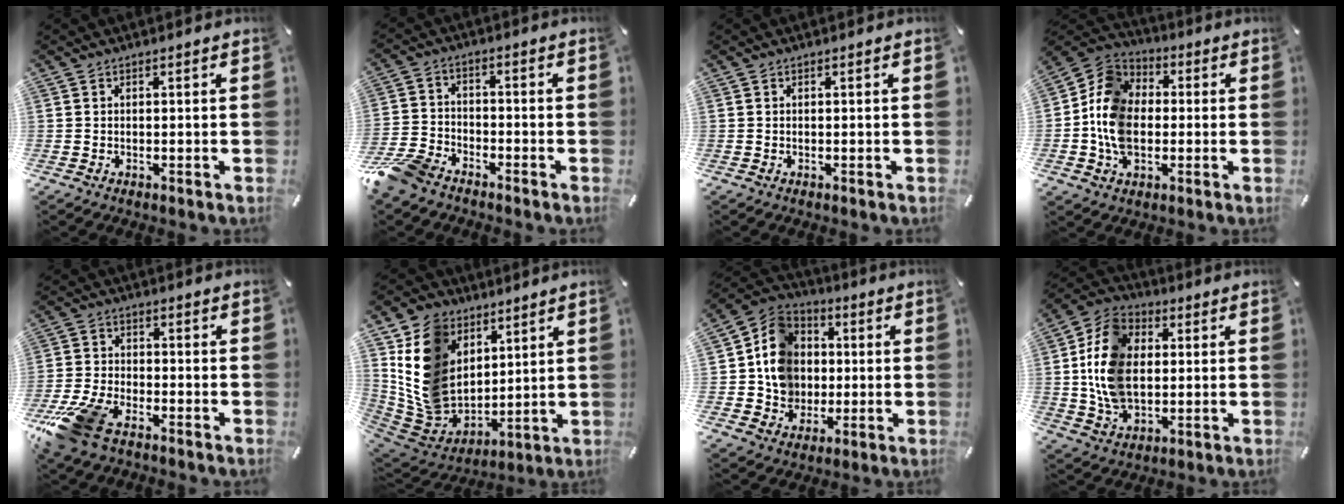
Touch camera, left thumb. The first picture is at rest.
{"total": 8.6, "force": [-7.2, 3.8, 3.0], "torque": [-0.073, 0.029, -0.141]}
{"total": 0.0}
{"total": 12.0, "force": [-2.3, 9.6, 6.8], "torque": [-0.167, 0.028, -0.046]}
{"total": 11.7, "force": [-7.8, 5.6, 6.8], "torque": [-0.146, 0.027, -0.146]}
{"total": 15.9, "force": [6.3, 12.8, 7.1], "torque": [-0.174, -0.039, 0.127]}
{"total": 12.9, "force": [-0.5, 12.0, 4.5], "torque": [-0.103, 0.011, -0.005]}
{"total": 15.2, "force": [0.8, 11.6, 9.9], "torque": [-0.233, 0.013, 0.012]}